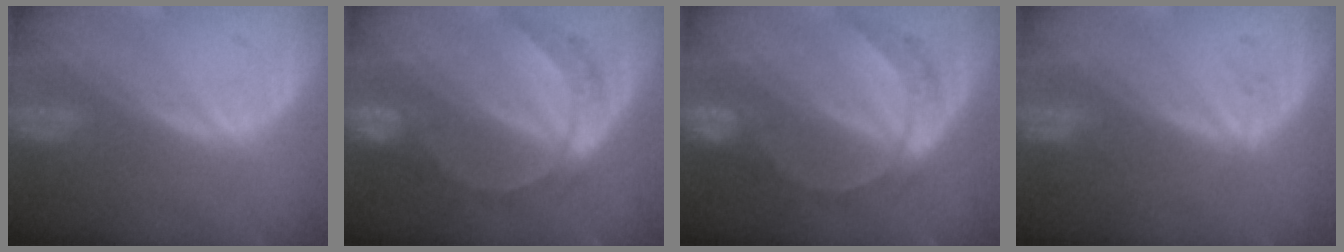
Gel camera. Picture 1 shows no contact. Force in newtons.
{"total": 6.7, "press": 6.6, "slide": 0.4}
{"total": 6.7, "press": 6.6, "slide": 0.4}
{"total": 1.1, "press": 1.1, "slide": 0.1}